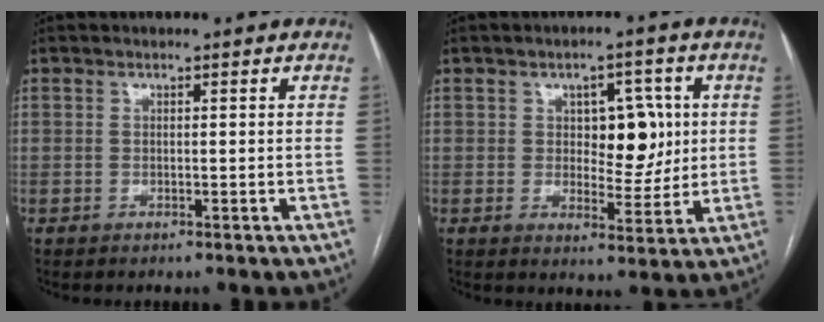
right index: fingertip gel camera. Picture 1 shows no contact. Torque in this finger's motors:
{"motor_torque": [0.12, 0.14, 0.02, 0.00]}